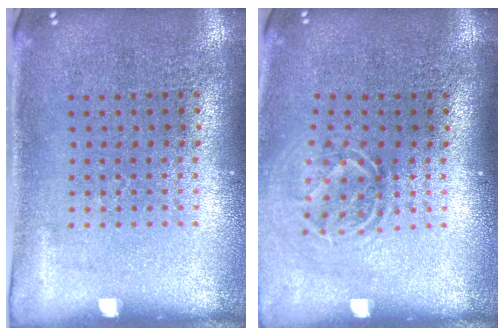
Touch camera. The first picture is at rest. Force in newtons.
{"total": 1.6, "press": 1.2, "slide": 1.1}